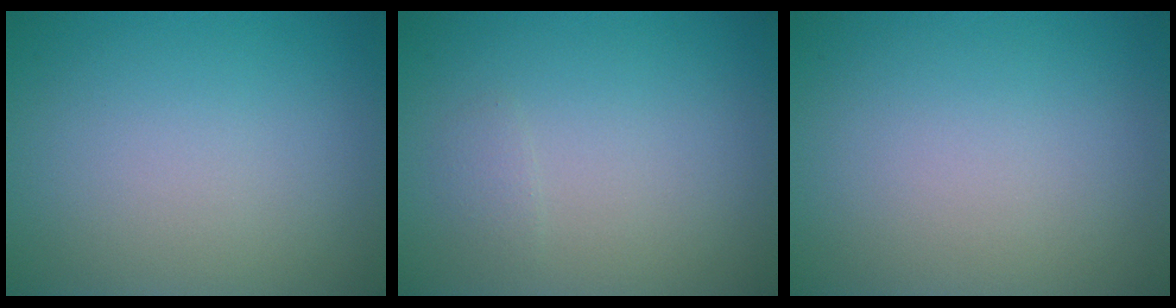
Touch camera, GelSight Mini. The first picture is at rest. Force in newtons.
{"total": 0.7, "press": 0.7, "slide": 0.0}
{"total": 0.0}